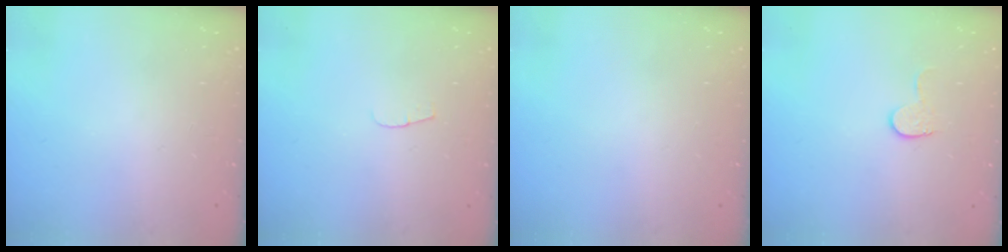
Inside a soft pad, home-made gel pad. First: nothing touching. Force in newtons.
{"total": 4.1, "press": 4.1, "slide": 0.4}
{"total": 0.0}
{"total": 4.4, "press": 4.4, "slide": 0.4}